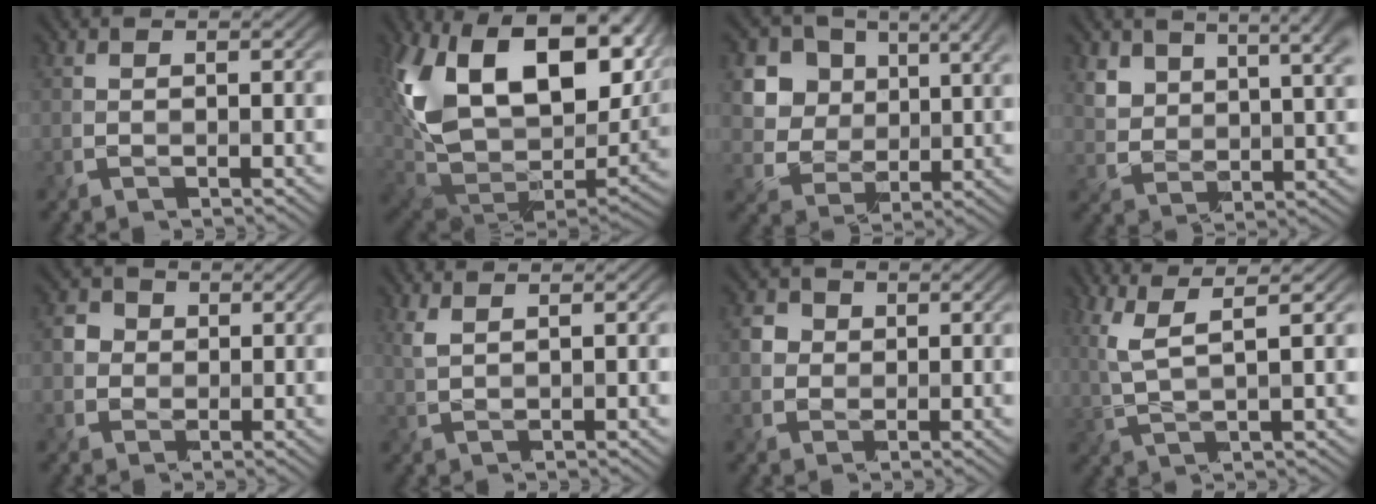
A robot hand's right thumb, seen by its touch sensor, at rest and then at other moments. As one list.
[{"total": 21.6, "force": [7.1, 13.1, 15.7], "torque": [-0.307, -0.014, 0.167]}, {"total": 8.9, "force": [4.1, 6.5, 4.6], "torque": [-0.111, -0.006, 0.067]}, {"total": 8.2, "force": [5.2, 4.2, 4.7], "torque": [-0.100, 0.000, 0.104]}, {"total": 2.7, "force": [0.2, 2.6, 0.6], "torque": [-0.022, 0.001, 0.001]}, {"total": 2.1, "force": [1.4, 0.5, 1.4], "torque": [-0.032, 0.004, 0.030]}, {"total": 2.5, "force": [0.5, 2.4, 0.6], "torque": [-0.022, 0.001, 0.007]}, {"total": 5.8, "force": [3.0, 1.2, 4.8], "torque": [-0.111, 0.008, 0.070]}]